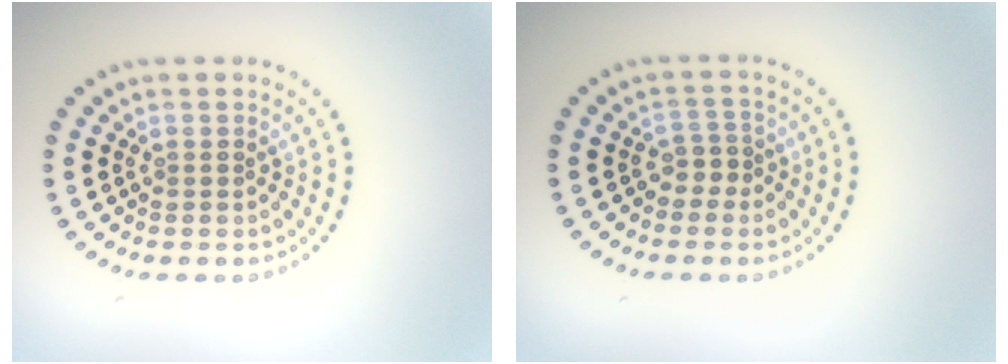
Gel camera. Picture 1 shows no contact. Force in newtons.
{"total": 1.6, "press": 1.3, "slide": 1.0}